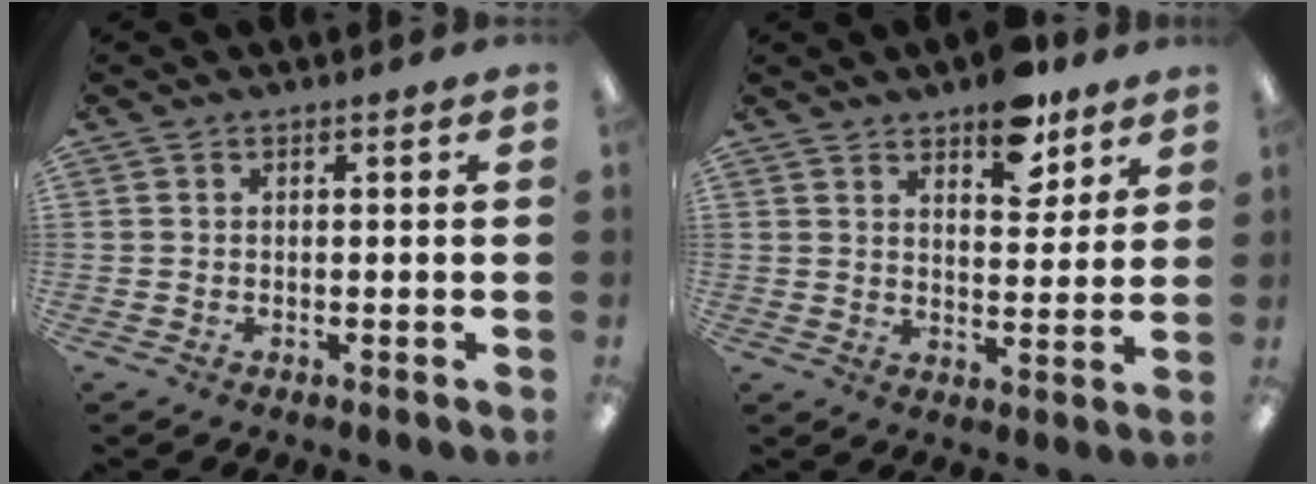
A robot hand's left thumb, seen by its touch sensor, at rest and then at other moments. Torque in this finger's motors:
{"motor_torque": [1.15, 0.68, 0.59, -0.64, 0.05]}